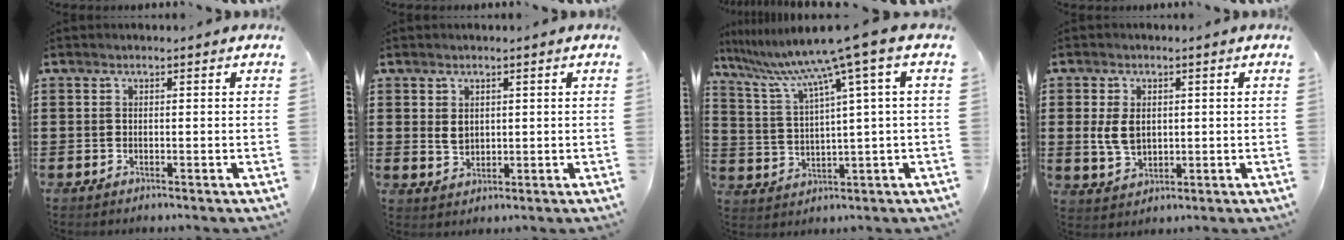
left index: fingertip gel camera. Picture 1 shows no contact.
{"total": 3.0, "force": [1.2, 2.2, 1.8], "torque": [-0.031, 0.004, 0.019]}
{"total": 9.4, "force": [5.9, -0.9, 7.3], "torque": [-0.170, -0.042, 0.088]}
{"total": 4.7, "force": [0.4, 3.3, 3.4], "torque": [-0.086, 0.005, 0.004]}